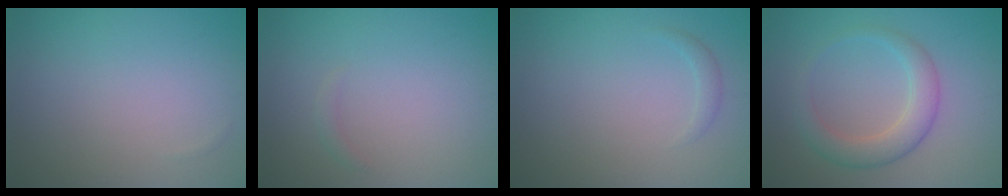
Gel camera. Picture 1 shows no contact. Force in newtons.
{"total": 0.7, "press": 0.7, "slide": 0.0}
{"total": 0.8, "press": 0.8, "slide": 0.0}
{"total": 3.7, "press": 3.7, "slide": 0.3}